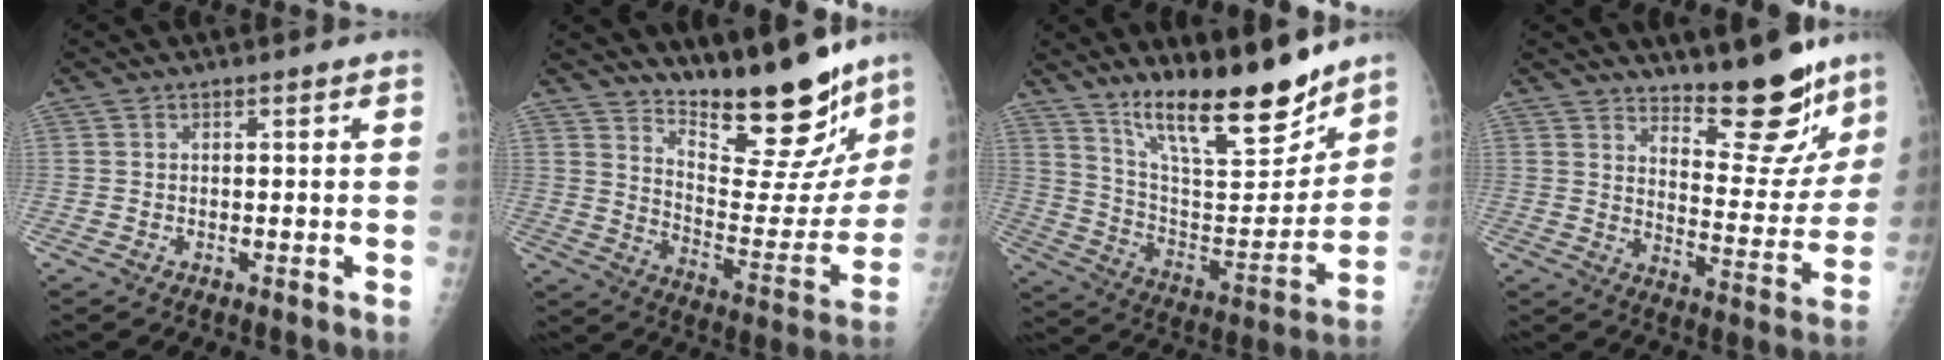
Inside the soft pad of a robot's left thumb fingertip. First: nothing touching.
{"total": 21.0, "force": [17.2, 6.1, 10.3], "torque": [-0.105, -0.126, 0.252]}
{"total": 20.2, "force": [15.6, 5.0, 11.9], "torque": [-0.154, -0.100, 0.269]}
{"total": 14.4, "force": [11.5, 4.6, 7.4], "torque": [-0.053, -0.105, 0.172]}